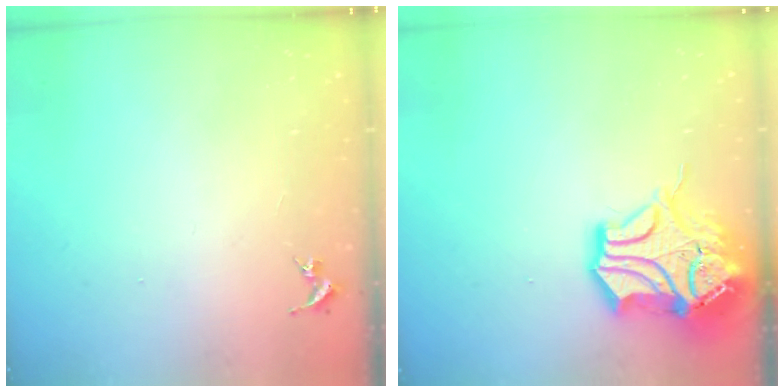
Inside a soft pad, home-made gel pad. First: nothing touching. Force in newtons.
{"total": 16.4, "press": 16.3, "slide": 2.2}